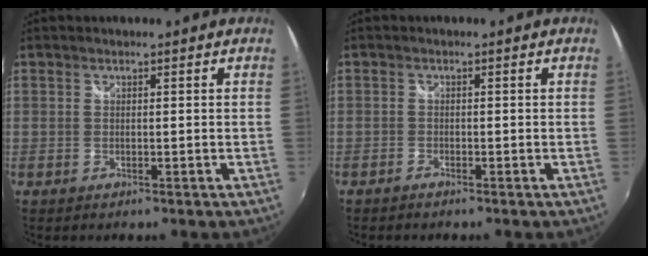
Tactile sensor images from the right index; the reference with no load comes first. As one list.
[{"total": 1.0, "force": [-0.9, 0.3, 0.2], "torque": [-0.009, -0.002, -0.020]}]